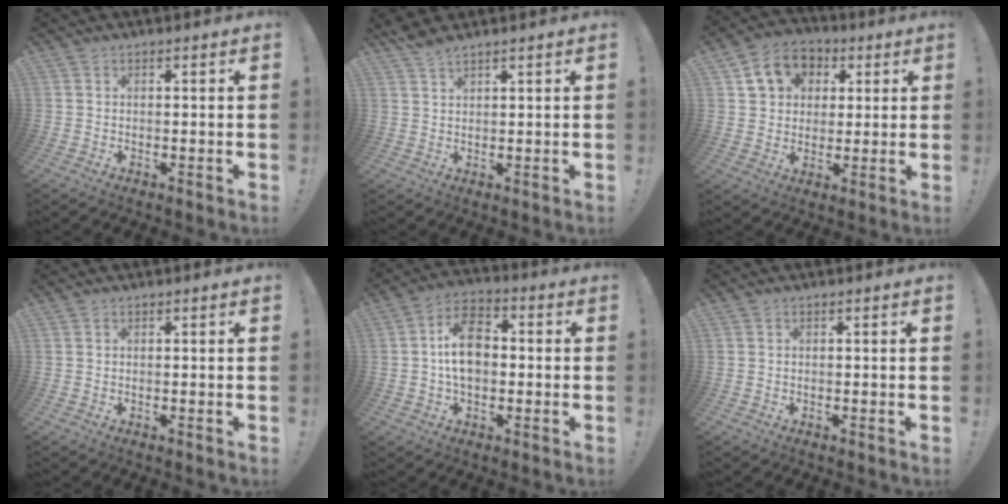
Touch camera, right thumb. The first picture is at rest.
{"total": 3.1, "force": [2.8, 0.3, 1.3], "torque": [-0.026, -0.017, 0.051]}
{"total": 11.1, "force": [4.3, 9.3, 4.3], "torque": [-0.060, -0.012, 0.086]}
{"total": 0.0}
{"total": 12.2, "force": [-0.4, 8.4, 8.8], "torque": [-0.144, 0.015, -0.007]}
{"total": 0.0}